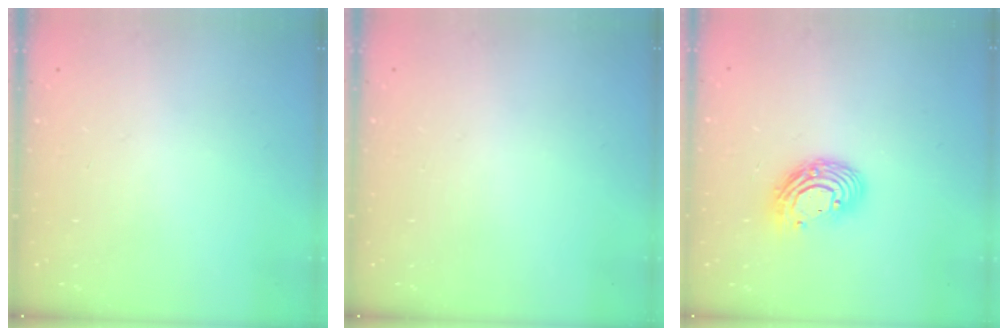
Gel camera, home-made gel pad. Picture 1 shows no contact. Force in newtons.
{"total": 0.0}
{"total": 11.4, "press": 11.4, "slide": 0.8}